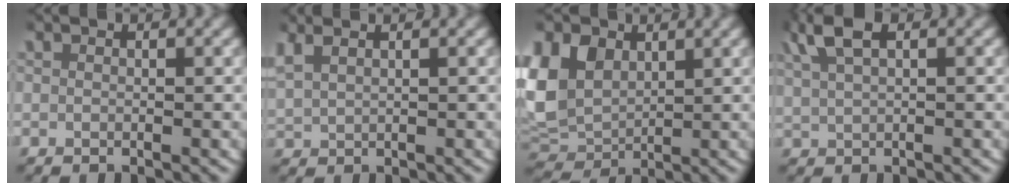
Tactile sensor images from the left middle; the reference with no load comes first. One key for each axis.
{"total": 3.5, "fx": 2.1, "fy": 2.0, "fz": 1.9, "tx": -0.046, "ty": 0.011, "tz": 0.038}
{"total": 8.6, "fx": 1.3, "fy": 7.3, "fz": 4.3, "tx": -0.126, "ty": -0.019, "tz": 0.031}
{"total": 4.1, "fx": 2.6, "fy": 1.6, "fz": 2.7, "tx": -0.063, "ty": 0.011, "tz": 0.046}